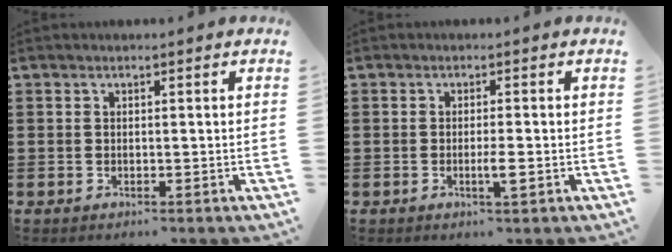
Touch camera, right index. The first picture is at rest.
{"total": 2.3, "force": [-0.8, 0.2, 2.2], "torque": [-0.044, -0.004, -0.016]}